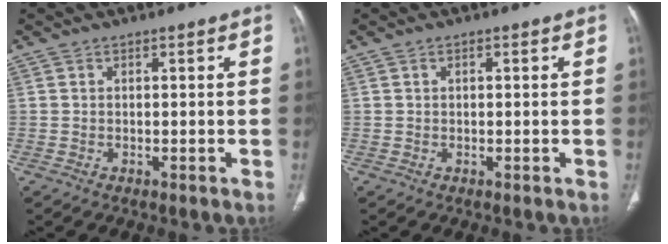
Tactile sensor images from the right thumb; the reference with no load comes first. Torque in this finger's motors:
{"motor_torque": [0.57, 0.33, -0.28, 0.12, 0.00]}